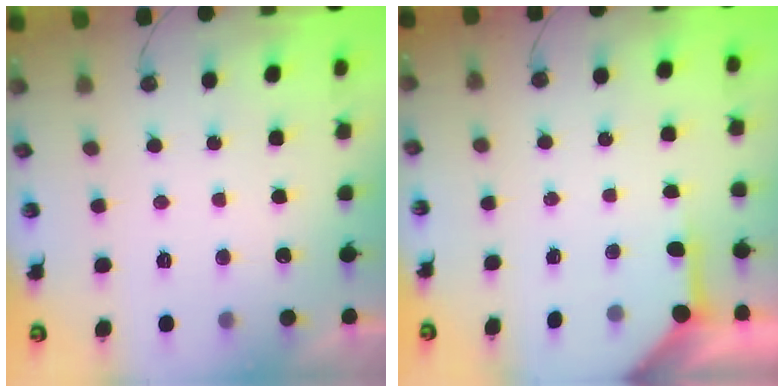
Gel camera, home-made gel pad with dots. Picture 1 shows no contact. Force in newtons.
{"total": 3.9, "press": 3.8, "slide": 0.5}